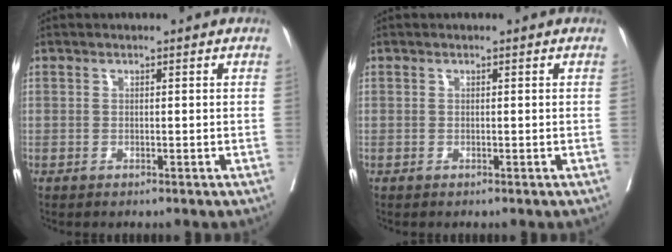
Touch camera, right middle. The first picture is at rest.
{"total": 0.0}